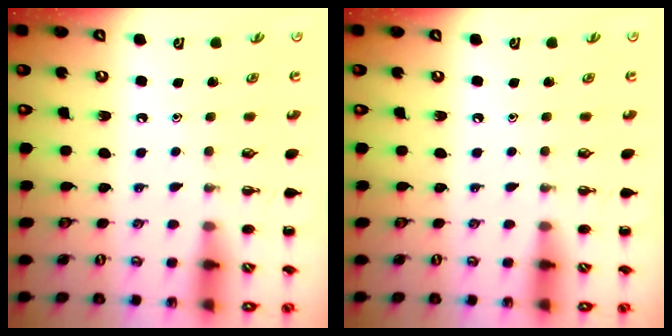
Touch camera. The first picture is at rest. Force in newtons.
{"total": 0.0}